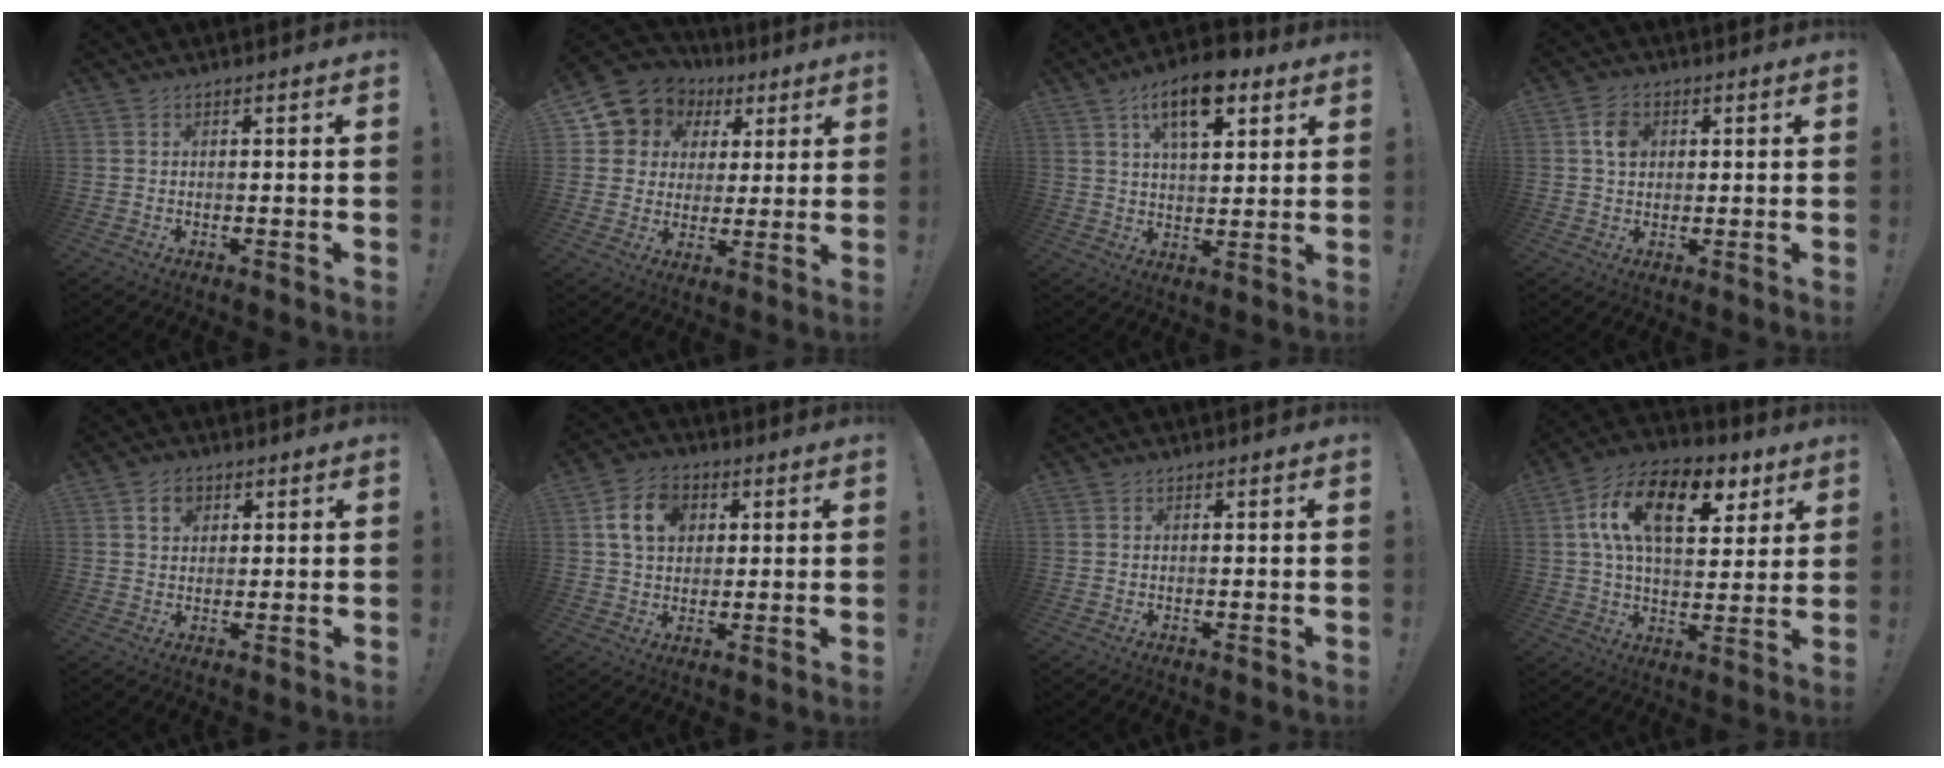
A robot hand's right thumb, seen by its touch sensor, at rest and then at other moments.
{"total": 9.5, "force": [4.2, 8.3, 2.0], "torque": [-0.038, -0.032, 0.090]}
{"total": 13.0, "force": [7.2, 5.9, 9.0], "torque": [-0.137, -0.025, 0.124]}
{"total": 5.5, "force": [1.2, 4.4, 3.1], "torque": [-0.039, 0.004, 0.021]}
{"total": 5.1, "force": [2.1, 3.9, 2.5], "torque": [-0.032, 0.001, 0.037]}
{"total": 11.0, "force": [3.7, 8.5, 6.0], "torque": [-0.098, 0.006, 0.073]}
{"total": 0.0}
{"total": 18.8, "force": [7.3, 10.3, 13.9], "torque": [-0.231, -0.013, 0.125]}